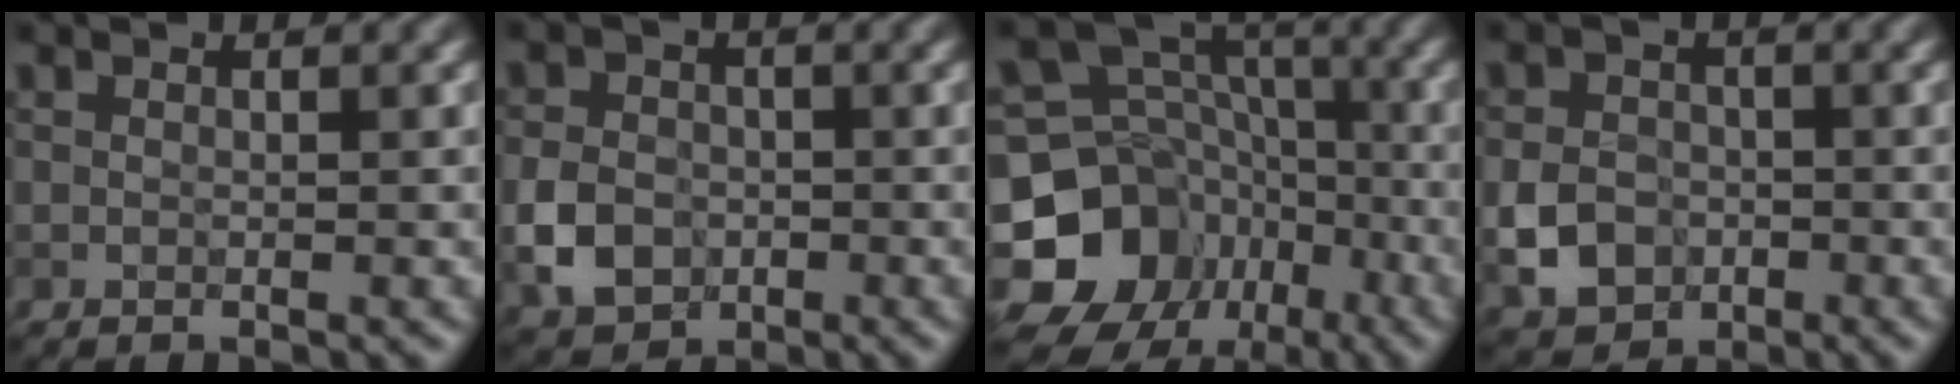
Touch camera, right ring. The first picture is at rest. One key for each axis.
{"total": 4.0, "fx": -1.2, "fy": 3.3, "fz": 2.0, "tx": -0.040, "ty": -0.001, "tz": -0.028}
{"total": 12.7, "fx": -5.9, "fy": 10.3, "fz": 4.6, "tx": -0.105, "ty": 0.016, "tz": -0.106}
{"total": 4.0, "fx": -1.2, "fy": 3.3, "fz": 1.8, "tx": -0.033, "ty": -0.001, "tz": -0.027}